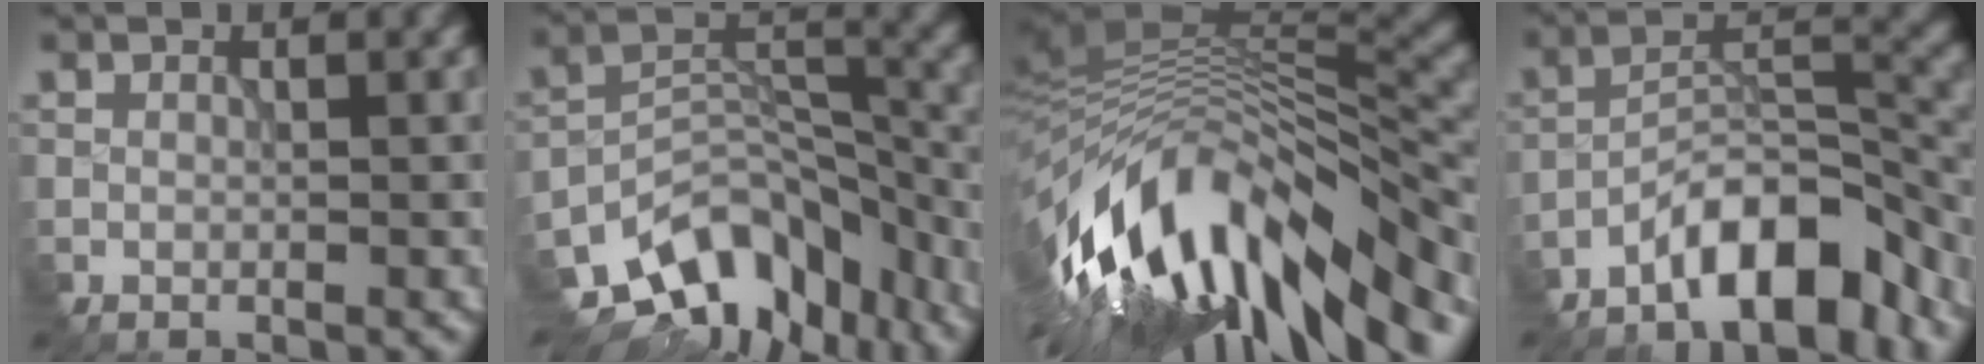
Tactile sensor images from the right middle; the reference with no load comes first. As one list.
[{"total": 9.9, "force": [-7.3, 5.2, 4.2], "torque": [-0.063, 0.001, -0.126]}, {"total": 14.9, "force": [-7.4, 5.7, 11.7], "torque": [-0.213, 0.016, -0.125]}, {"total": 7.6, "force": [-5.8, 2.2, 4.4], "torque": [-0.063, 0.018, -0.101]}]